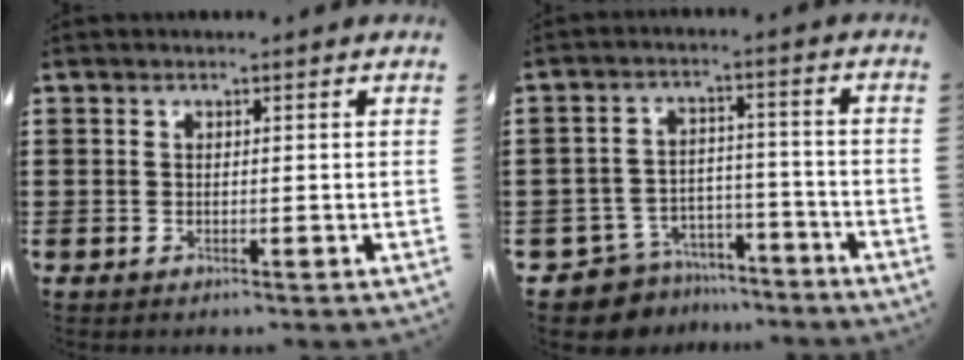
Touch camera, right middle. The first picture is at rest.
{"total": 7.3, "force": [-7.1, 1.7, 0.5], "torque": [-0.018, 0.019, -0.140]}